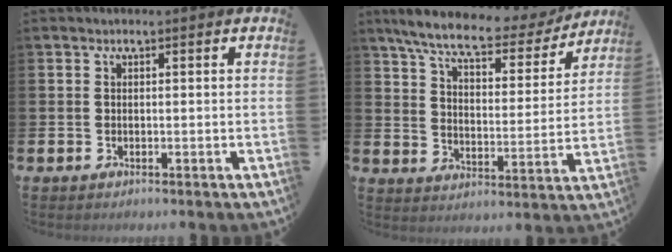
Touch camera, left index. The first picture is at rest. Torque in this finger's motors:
{"motor_torque": [1.13, -1.00, 0.76, 0.21]}